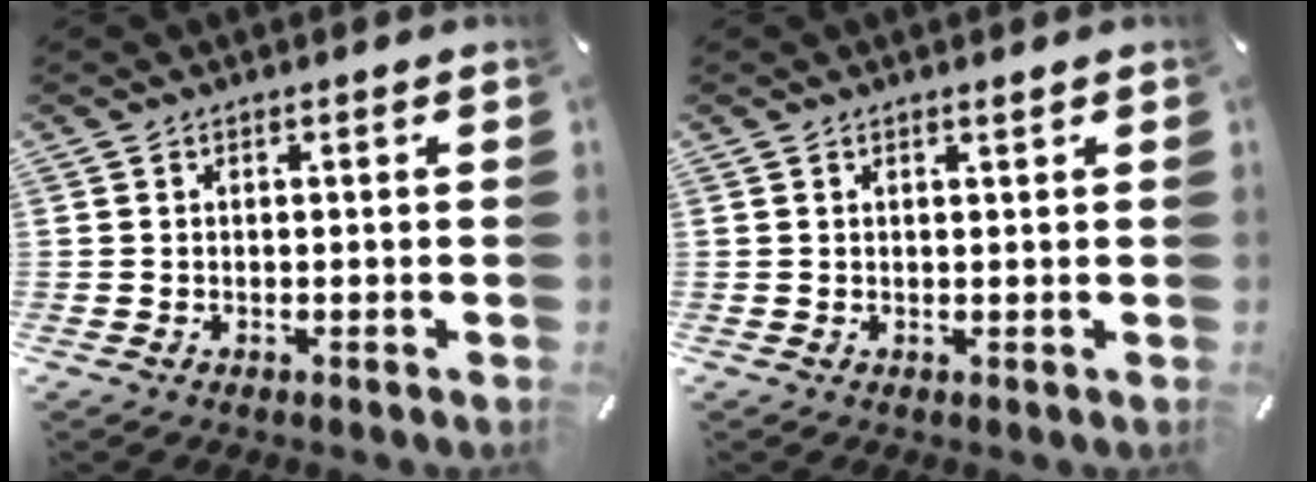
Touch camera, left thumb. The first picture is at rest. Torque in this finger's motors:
{"motor_torque": [0.12, -0.02, 0.07, -0.04, -0.03]}